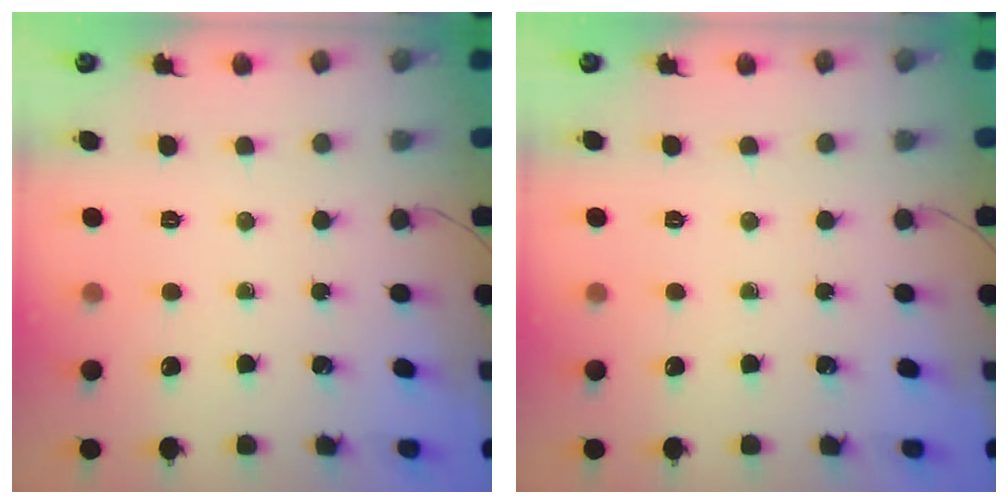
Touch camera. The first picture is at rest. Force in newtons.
{"total": 0.0}